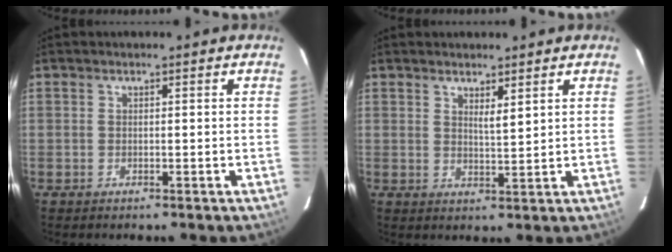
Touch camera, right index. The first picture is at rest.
{"total": 2.4, "force": [1.8, 0.2, 1.6], "torque": [-0.024, -0.003, 0.029]}